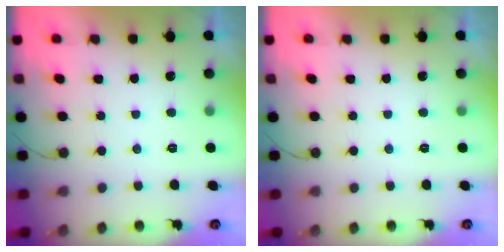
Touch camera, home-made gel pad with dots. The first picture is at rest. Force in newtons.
{"total": 0.0}